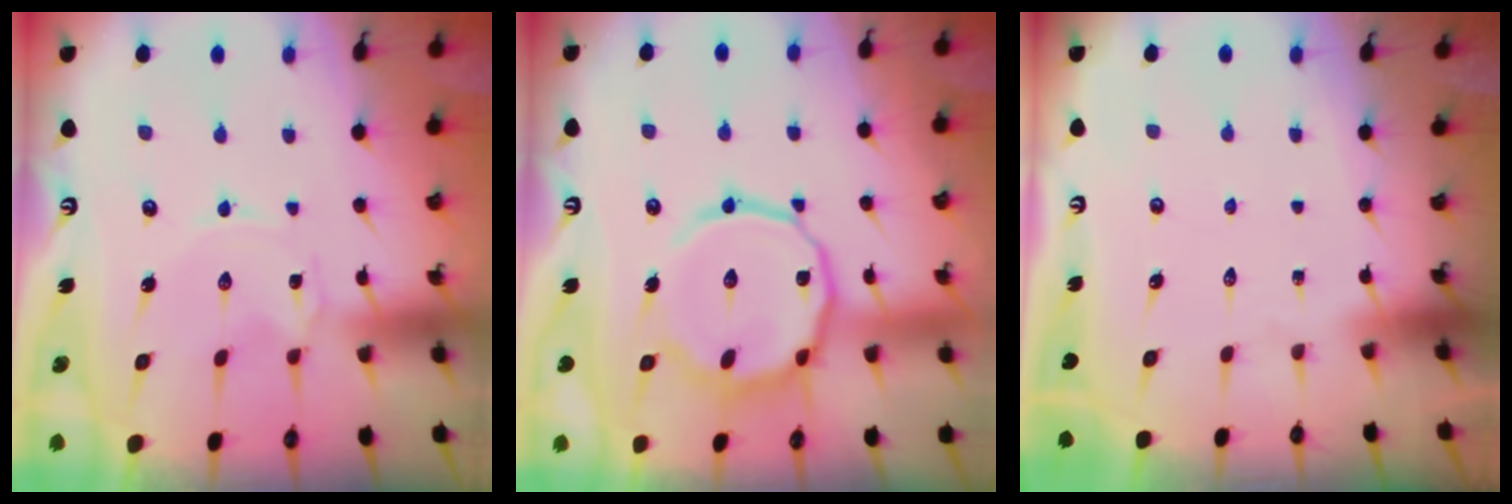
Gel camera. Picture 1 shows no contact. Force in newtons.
{"total": 17.1, "press": 17.1, "slide": 1.2}
{"total": 0.0}